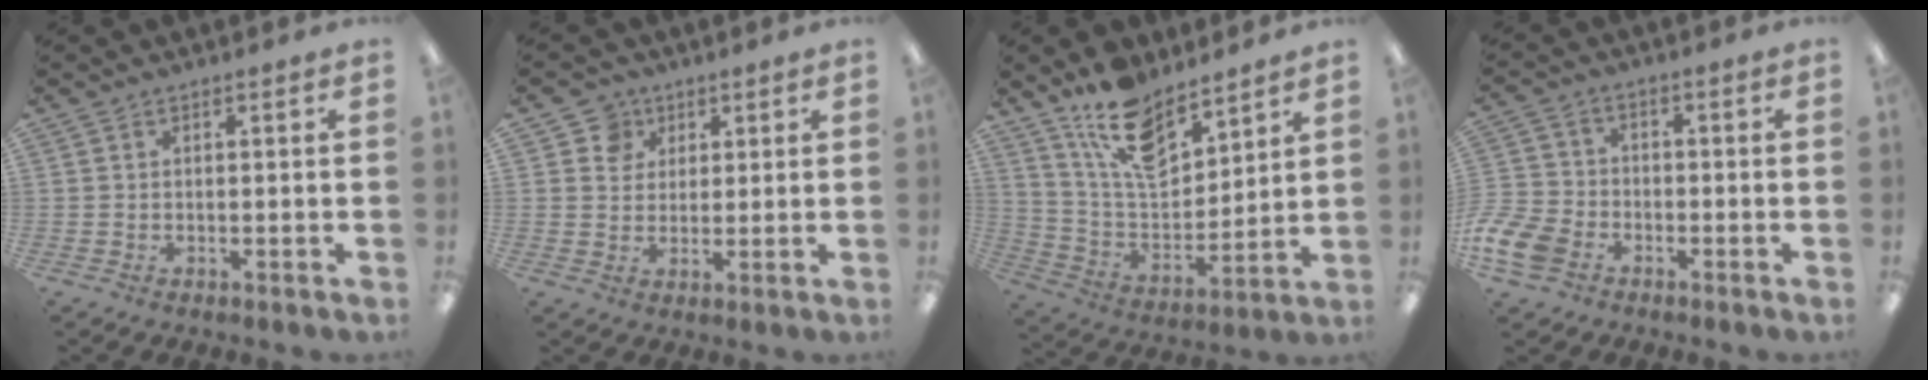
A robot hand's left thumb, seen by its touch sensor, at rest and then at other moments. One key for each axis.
{"total": 5.5, "fx": 2.7, "fy": 4.7, "fz": 0.5, "tx": -0.017, "ty": -0.001, "tz": 0.049}
{"total": 14.9, "fx": 10.6, "fy": 6.9, "fz": 7.7, "tx": -0.142, "ty": -0.060, "tz": 0.196}
{"total": 9.2, "fx": -4.6, "fy": 6.5, "fz": 4.6, "tx": -0.109, "ty": 0.028, "tz": -0.086}